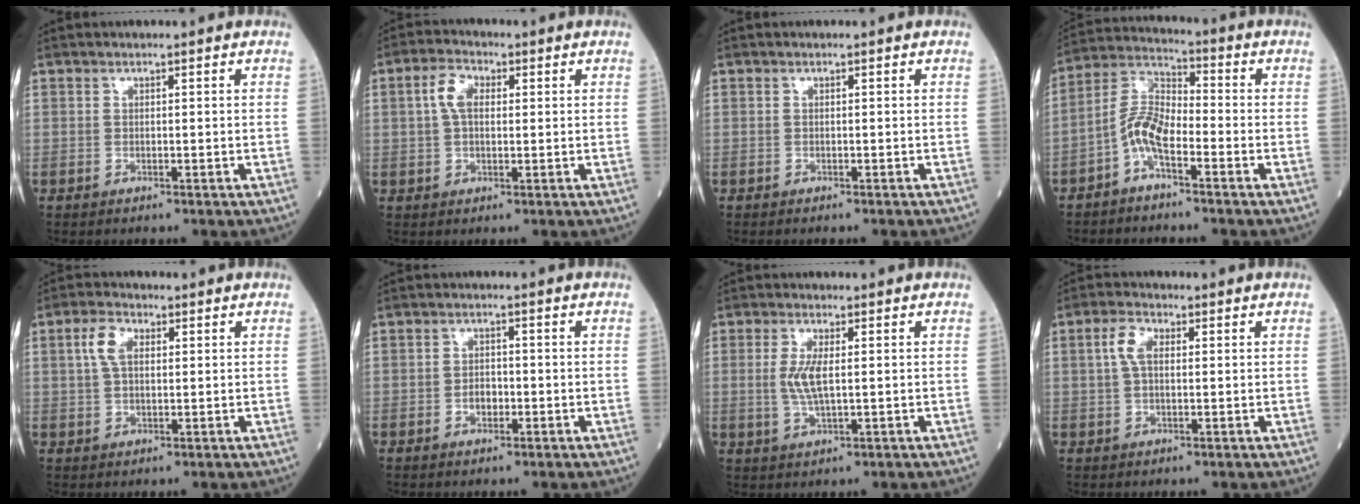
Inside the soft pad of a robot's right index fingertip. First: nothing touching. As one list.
[{"total": 4.4, "force": [1.0, 2.4, 3.6], "torque": [-0.081, 0.012, 0.020]}, {"total": 0.5, "force": [-0.5, 0.0, 0.2], "torque": [0.006, 0.002, -0.010]}, {"total": 6.8, "force": [-3.3, 2.4, 5.5], "torque": [-0.123, 0.018, -0.069]}, {"total": 4.3, "force": [1.4, 2.2, 3.4], "torque": [-0.078, 0.012, 0.027]}, {"total": 2.3, "force": [-0.8, 1.4, 1.7], "torque": [-0.021, 0.006, -0.011]}, {"total": 4.5, "force": [0.4, 1.2, 4.4], "torque": [-0.098, -0.004, 0.008]}, {"total": 3.8, "force": [0.9, 1.8, 3.2], "torque": [-0.076, 0.012, 0.018]}]